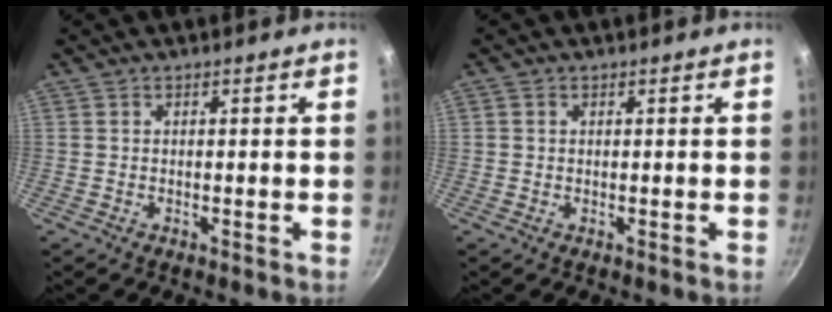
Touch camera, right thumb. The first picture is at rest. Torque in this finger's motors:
{"motor_torque": [-0.33, -0.41, -0.06, 0.45, 0.08]}